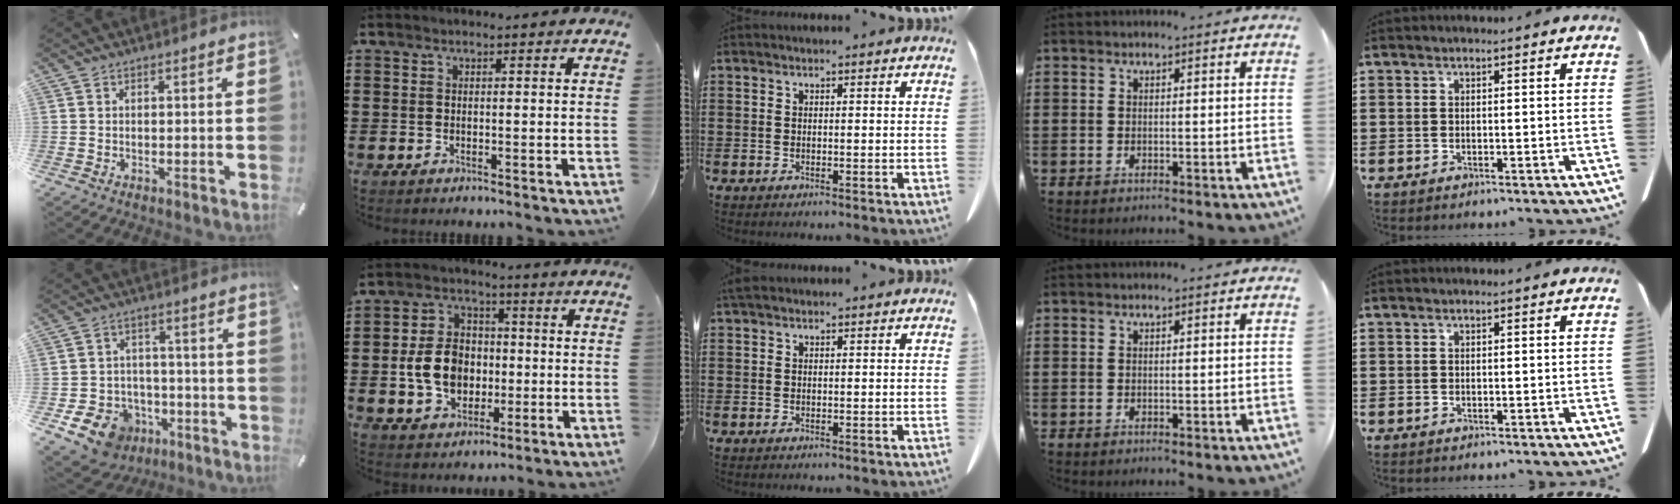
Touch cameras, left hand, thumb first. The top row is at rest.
{"thumb": {"total": 10.9, "force": [-5.6, 8.5, 3.7], "torque": [-0.062, 0.039, -0.094]}, "index": {"total": 8.8, "force": [-1.0, 7.1, 5.1], "torque": [-0.119, 0.014, -0.020]}, "middle": {"total": 0.7, "force": [0.4, 0.2, 0.5], "torque": [-0.012, 0.001, 0.009]}}